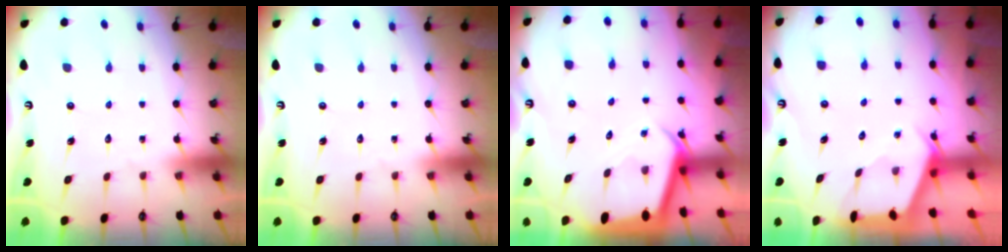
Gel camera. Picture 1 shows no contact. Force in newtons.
{"total": 0.0}
{"total": 2.8, "press": 2.8, "slide": 0.3}
{"total": 2.4, "press": 2.3, "slide": 0.3}